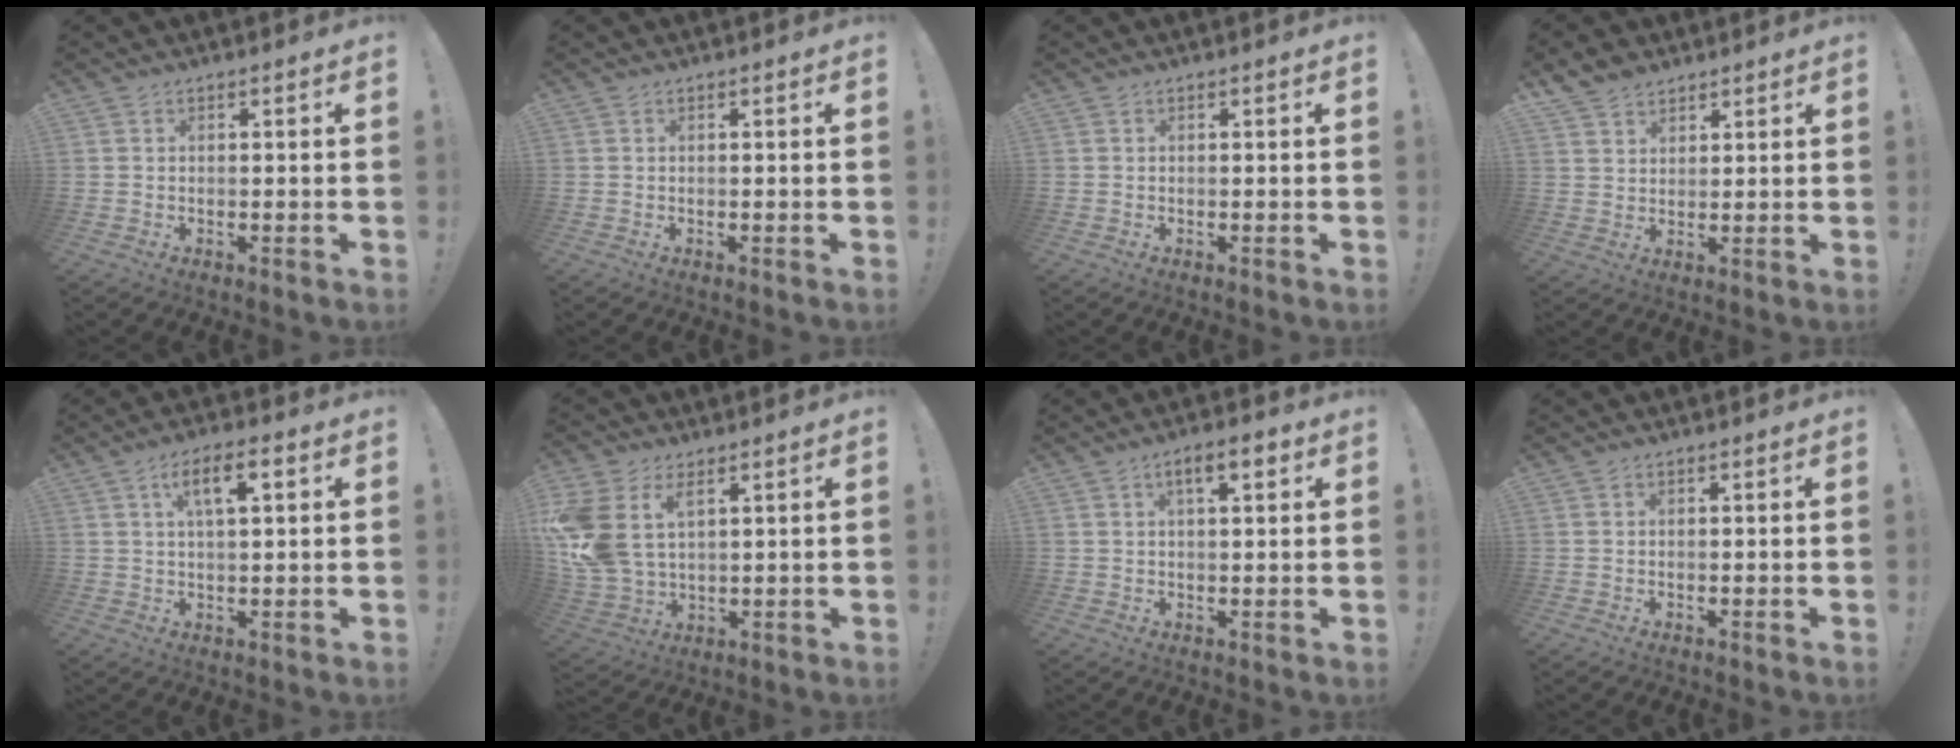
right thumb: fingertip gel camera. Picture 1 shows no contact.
{"total": 0.0}
{"total": 0.0}
{"total": 5.8, "force": [4.6, 3.4, 1.1], "torque": [-0.014, -0.029, 0.089]}
{"total": 7.4, "force": [2.7, 2.7, 6.3], "torque": [-0.103, 0.002, 0.040]}
{"total": 13.5, "force": [5.2, 8.8, 8.7], "torque": [-0.192, -0.022, 0.104]}
{"total": 5.7, "force": [2.3, 1.9, 4.8], "torque": [-0.066, -0.004, 0.032]}
{"total": 0.0}